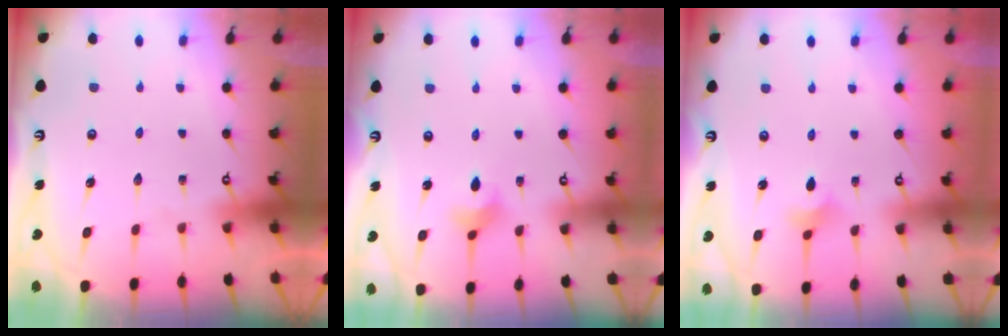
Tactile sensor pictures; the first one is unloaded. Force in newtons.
{"total": 3.7, "press": 3.6, "slide": 0.8}
{"total": 3.7, "press": 3.6, "slide": 0.7}